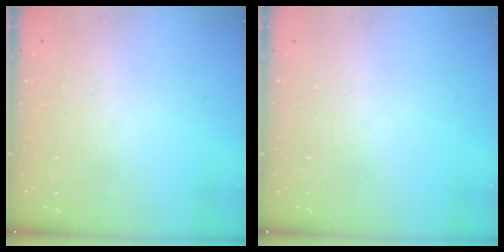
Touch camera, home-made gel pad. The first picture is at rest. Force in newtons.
{"total": 0.0}